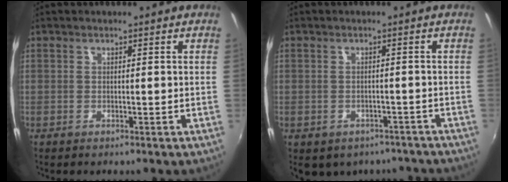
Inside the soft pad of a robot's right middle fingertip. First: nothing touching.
{"total": 10.4, "force": [-7.4, 6.1, 3.9], "torque": [-0.084, -0.015, -0.083]}